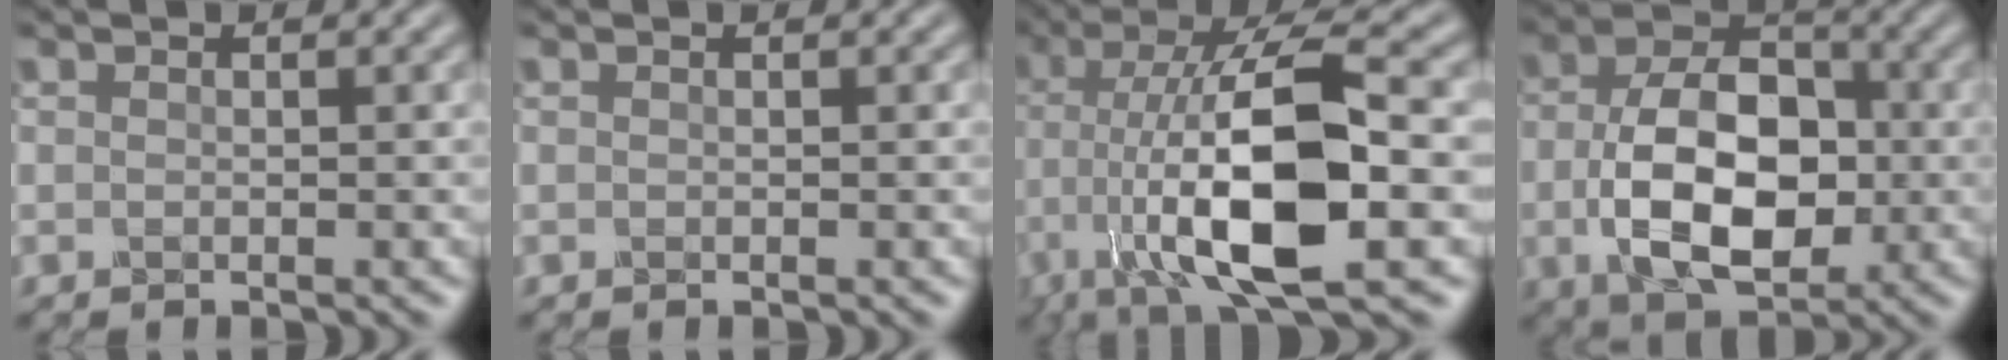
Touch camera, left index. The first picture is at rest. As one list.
[{"total": 0.0}, {"total": 13.3, "force": [-2.1, 4.5, 12.3], "torque": [-0.229, 0.011, -0.039]}, {"total": 10.1, "force": [-1.6, 6.1, 7.8], "torque": [-0.153, 0.001, -0.027]}]